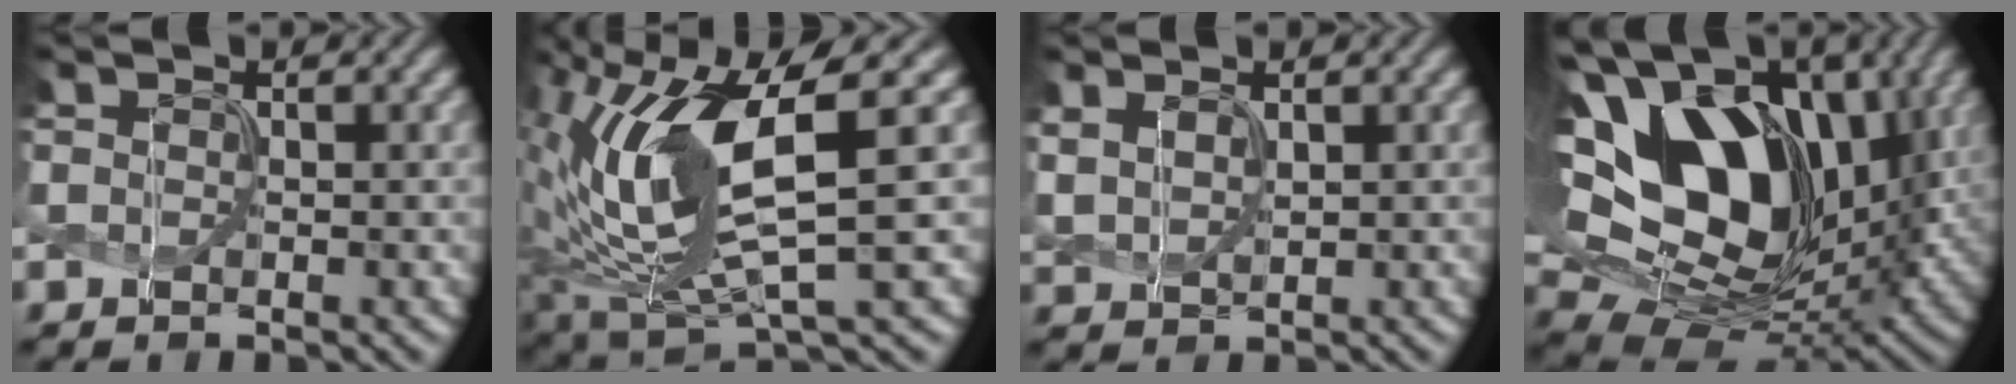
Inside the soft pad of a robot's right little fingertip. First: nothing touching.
{"total": 11.1, "force": [1.5, 3.9, 10.3], "torque": [-0.218, -0.018, 0.036]}
{"total": 2.0, "force": [1.1, 1.1, 1.2], "torque": [-0.035, -0.001, 0.032]}
{"total": 16.9, "force": [5.2, 10.8, 11.8], "torque": [-0.222, 0.026, 0.086]}